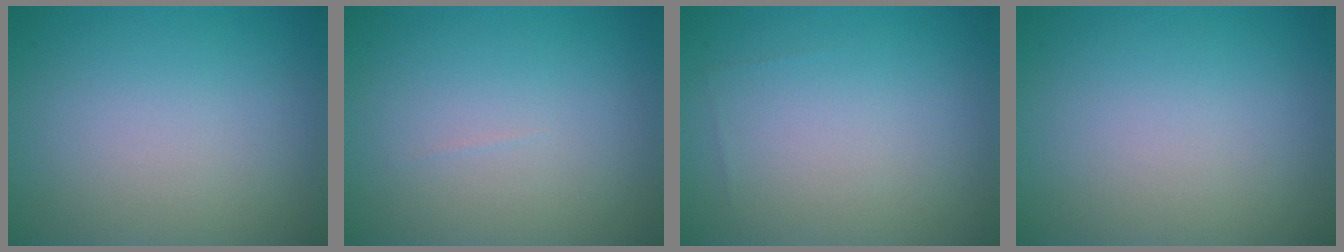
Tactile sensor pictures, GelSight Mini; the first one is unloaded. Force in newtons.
{"total": 0.0}
{"total": 0.0}
{"total": 0.0}